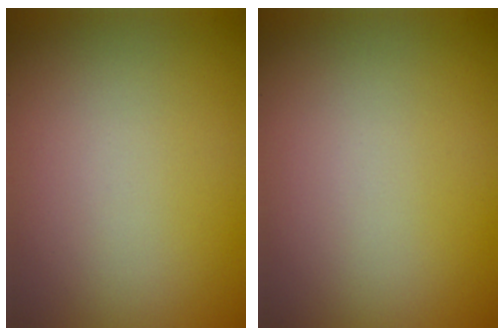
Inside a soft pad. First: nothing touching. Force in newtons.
{"total": 0.0}